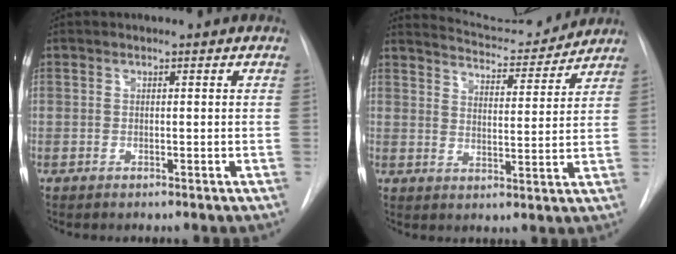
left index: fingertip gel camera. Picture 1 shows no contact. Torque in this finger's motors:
{"motor_torque": [0.17, -1.96, 0.02, -0.04]}